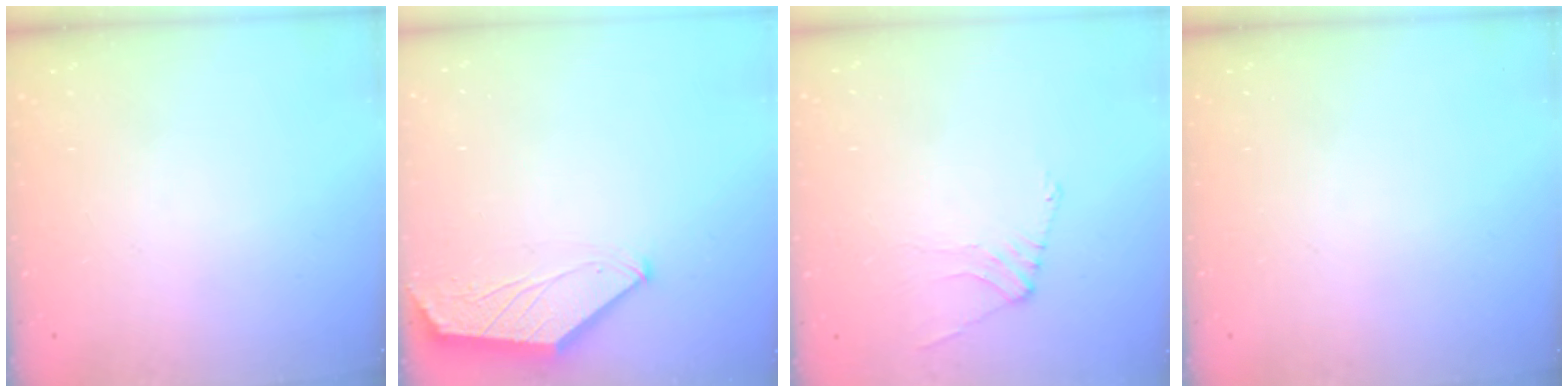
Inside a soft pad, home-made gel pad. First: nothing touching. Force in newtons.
{"total": 1.6, "press": 1.6, "slide": 0.3}
{"total": 0.7, "press": 0.6, "slide": 0.3}
{"total": 0.0}